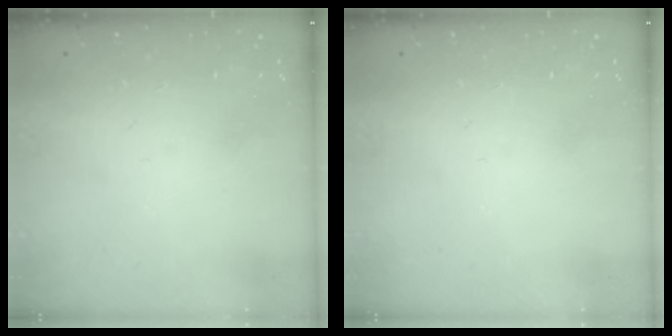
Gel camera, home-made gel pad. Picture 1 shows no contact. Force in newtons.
{"total": 0.0}